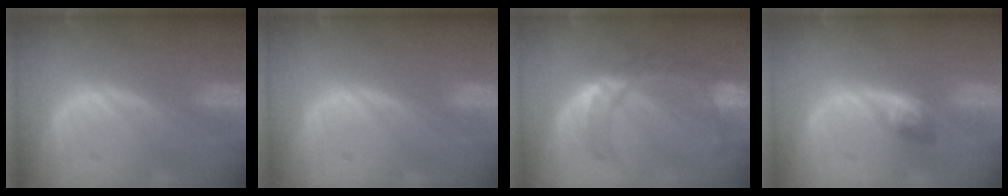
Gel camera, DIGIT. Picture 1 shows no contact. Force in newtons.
{"total": 0.0}
{"total": 7.1, "press": 7.0, "slide": 0.9}
{"total": 2.9, "press": 2.6, "slide": 1.1}